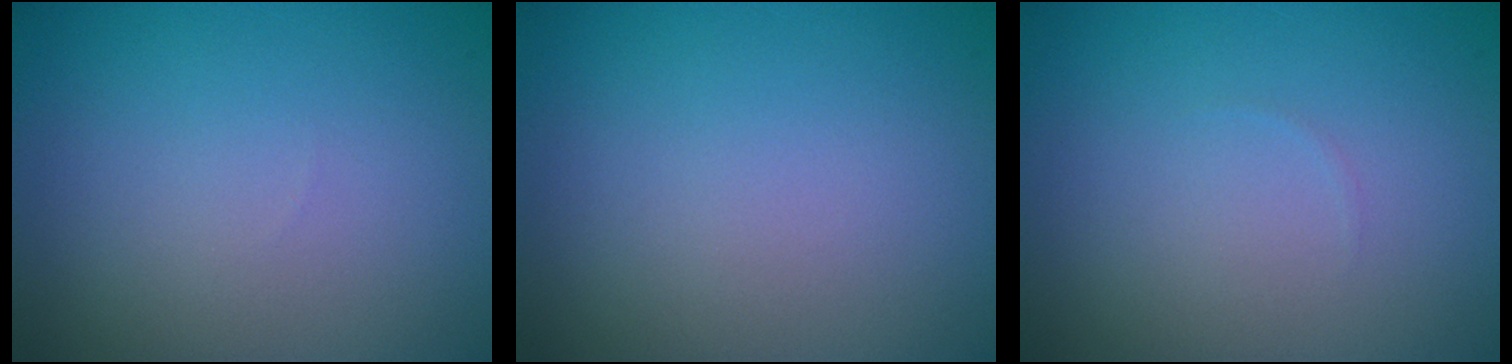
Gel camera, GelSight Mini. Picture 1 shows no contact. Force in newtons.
{"total": 0.0}
{"total": 0.0}